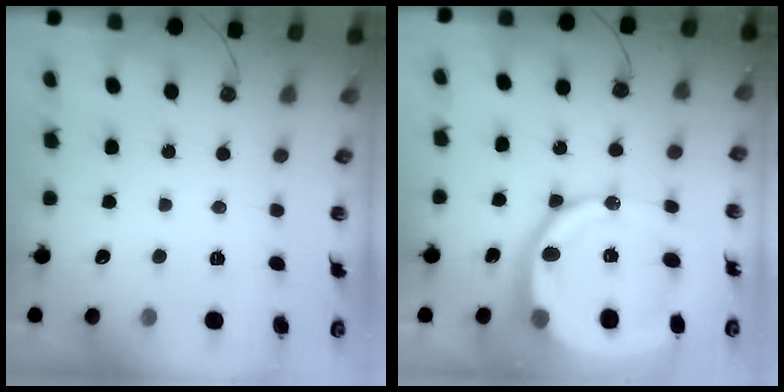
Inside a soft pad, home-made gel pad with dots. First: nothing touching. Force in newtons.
{"total": 21.0, "press": 20.9, "slide": 2.5}